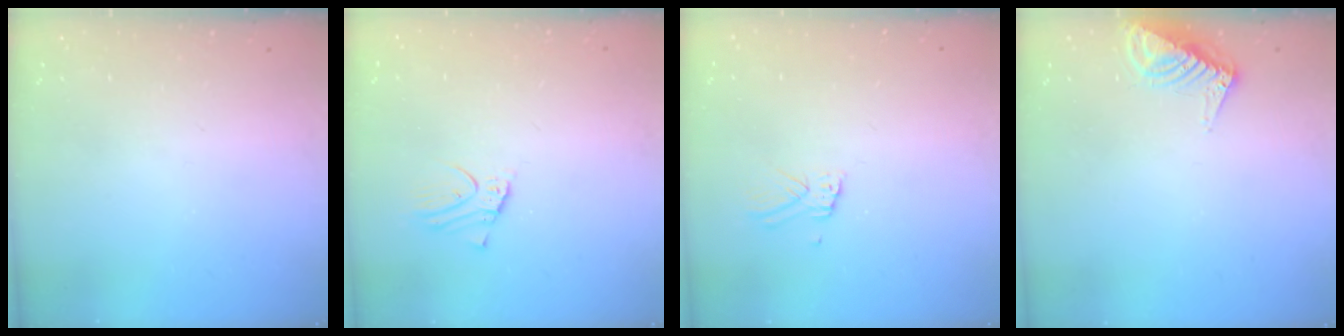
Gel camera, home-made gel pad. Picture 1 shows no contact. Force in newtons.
{"total": 2.4, "press": 2.4, "slide": 0.1}
{"total": 2.9, "press": 2.9, "slide": 0.1}
{"total": 9.0, "press": 8.9, "slide": 1.1}